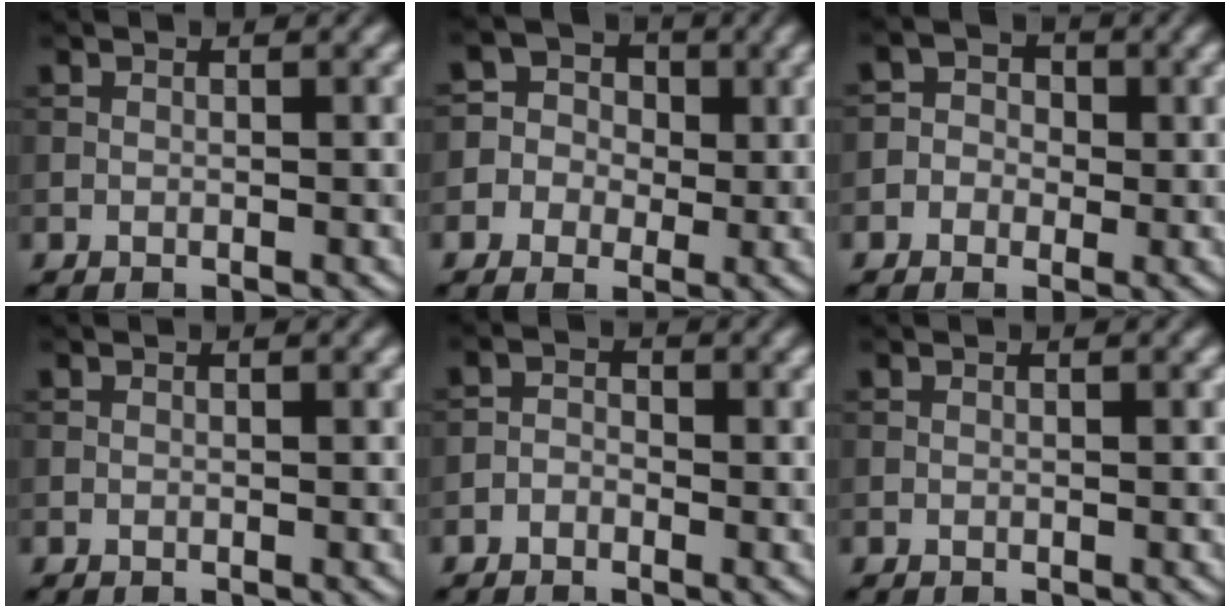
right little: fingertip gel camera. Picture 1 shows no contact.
{"total": 5.1, "force": [-0.5, 4.9, 1.1], "torque": [-0.008, 0.033, -0.041]}
{"total": 2.8, "force": [-0.4, 2.7, 0.8], "torque": [0.007, 0.010, -0.033]}
{"total": 0.0}
{"total": 1.3, "force": [-0.8, 0.9, 0.4], "torque": [-0.005, 0.005, -0.020]}
{"total": 0.0}